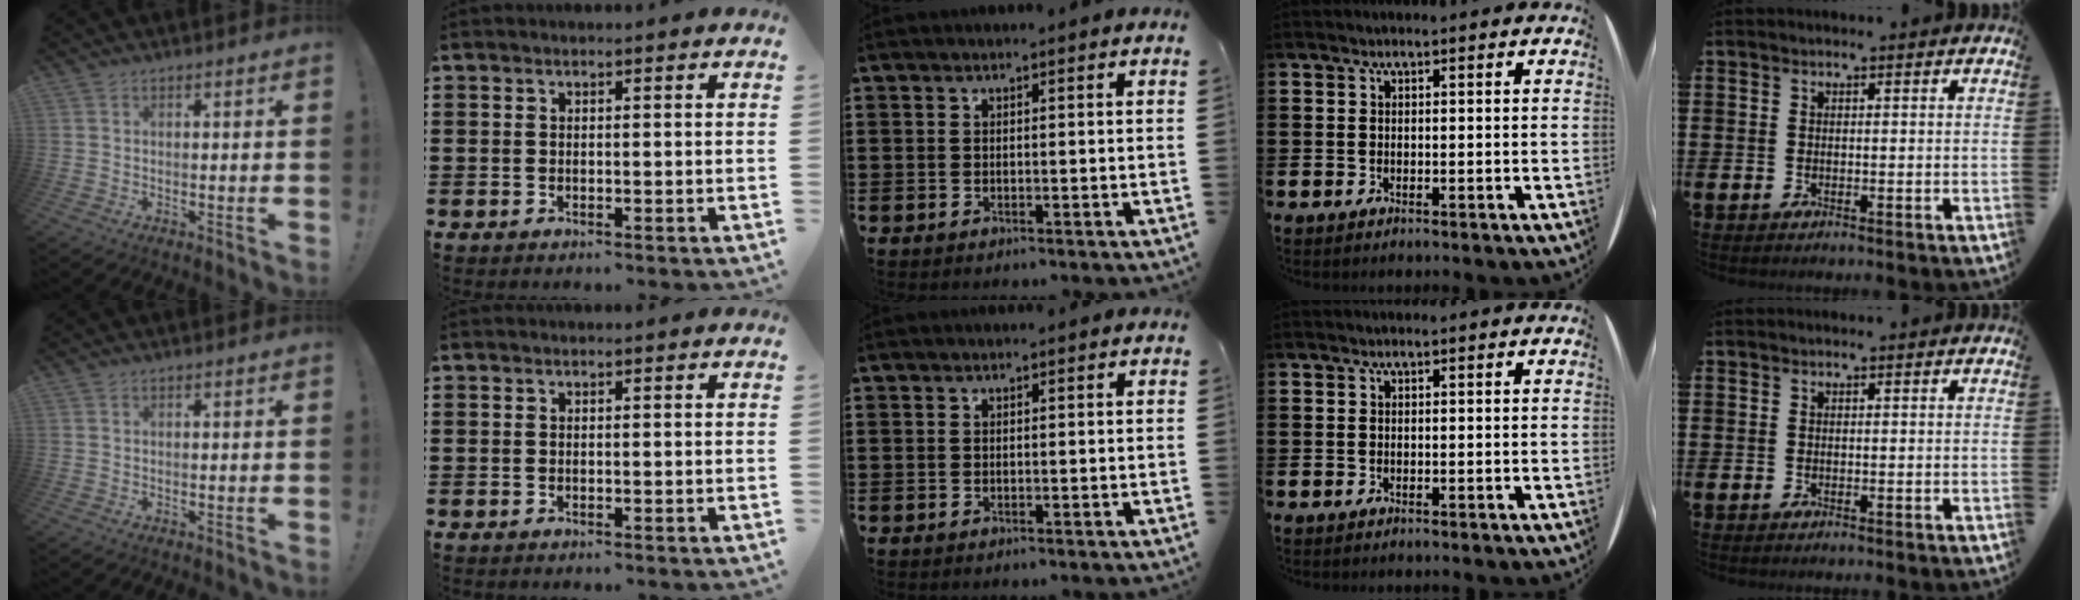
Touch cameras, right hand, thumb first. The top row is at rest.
{}